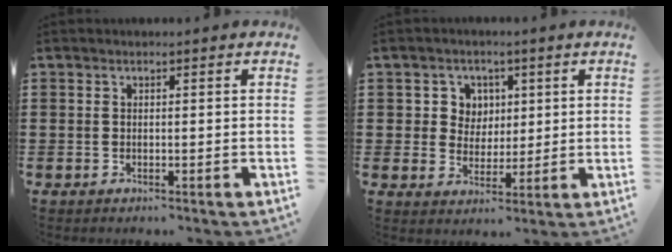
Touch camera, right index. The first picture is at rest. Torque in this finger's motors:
{"motor_torque": [0.17, 0.03, 0.06, 0.04]}